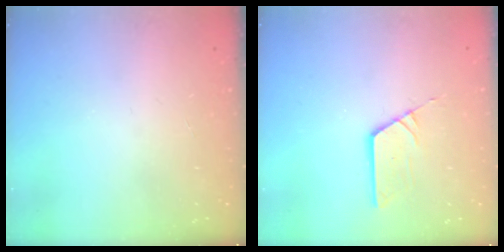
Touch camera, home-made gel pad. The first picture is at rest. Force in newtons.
{"total": 3.5, "press": 3.5, "slide": 0.3}